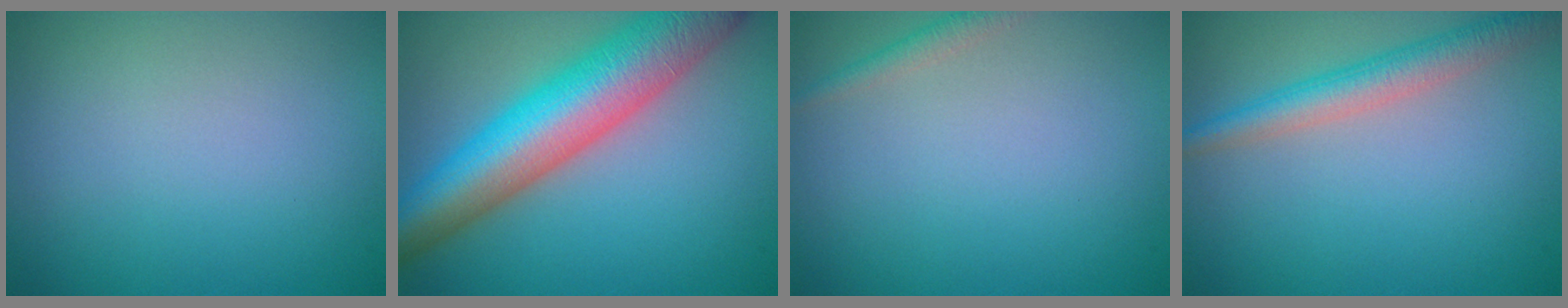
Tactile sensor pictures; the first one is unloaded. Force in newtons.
{"total": 10.4, "press": 10.4, "slide": 0.3}
{"total": 1.4, "press": 1.4, "slide": 0.0}
{"total": 3.6, "press": 3.6, "slide": 0.1}